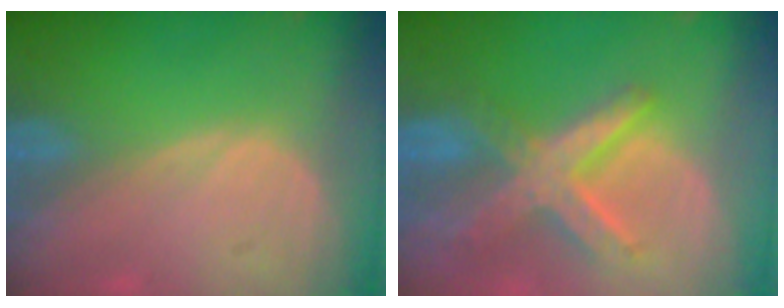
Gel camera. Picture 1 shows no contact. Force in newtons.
{"total": 8.5, "press": 7.3, "slide": 4.2}